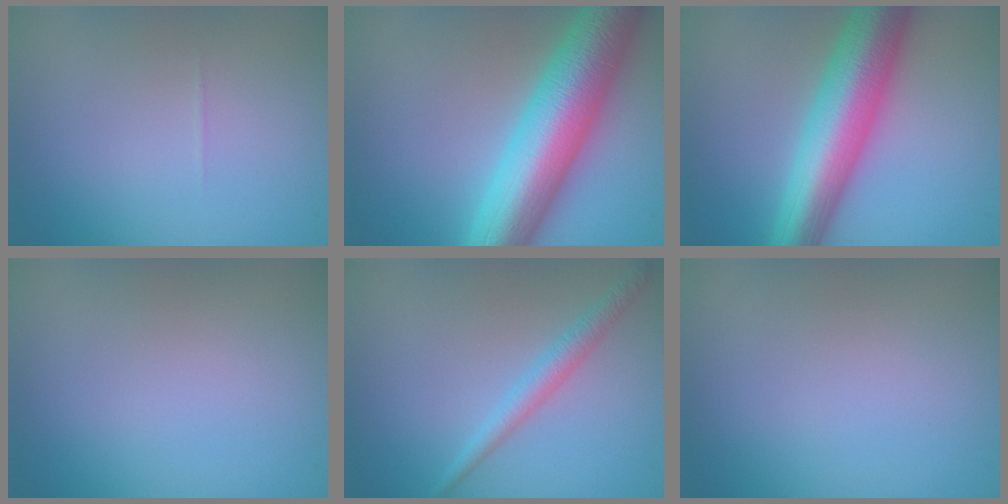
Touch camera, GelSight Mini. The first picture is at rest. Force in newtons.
{"total": 10.8, "press": 10.8, "slide": 0.2}
{"total": 9.8, "press": 9.8, "slide": 0.2}
{"total": 0.0}
{"total": 2.0, "press": 2.0, "slide": 0.0}
{"total": 0.0}